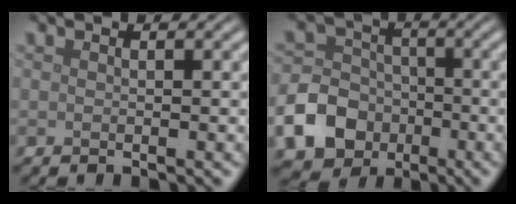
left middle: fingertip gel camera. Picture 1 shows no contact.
{"total": 9.8, "force": [-4.2, 8.2, 3.4], "torque": [-0.066, -0.030, -0.099]}